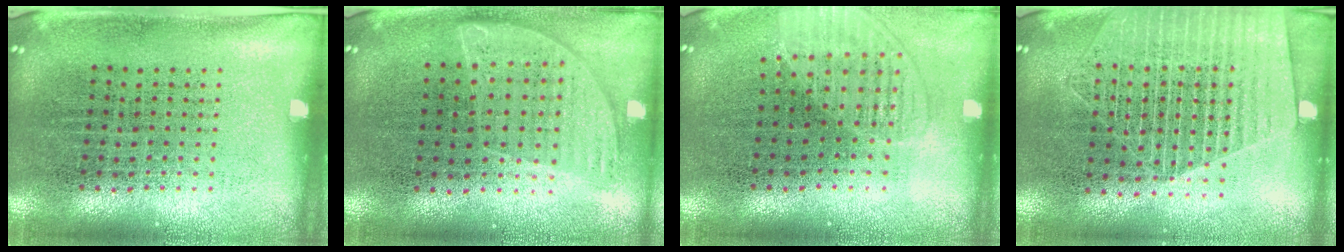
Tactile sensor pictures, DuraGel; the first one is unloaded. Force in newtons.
{"total": 0.9, "press": 0.8, "slide": 0.4}
{"total": 1.3, "press": 1.3, "slide": 0.2}
{"total": 1.7, "press": 1.6, "slide": 0.7}